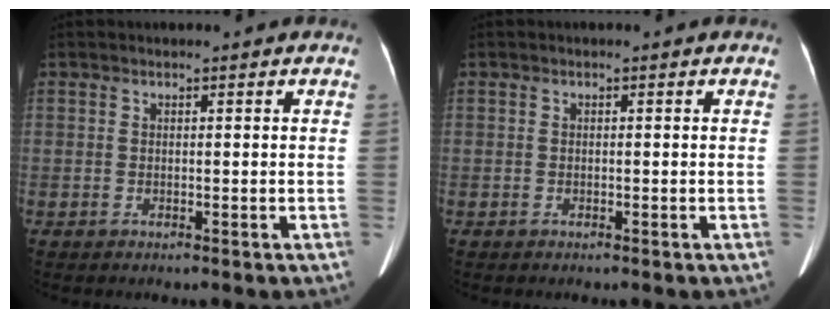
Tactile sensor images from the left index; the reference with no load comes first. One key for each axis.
{"total": 0.0}